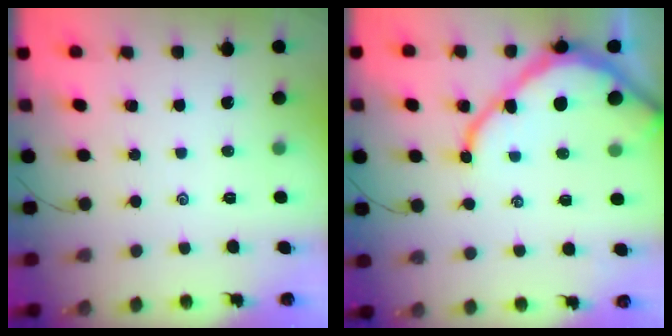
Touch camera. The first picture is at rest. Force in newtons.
{"total": 12.3, "press": 12.2, "slide": 1.4}